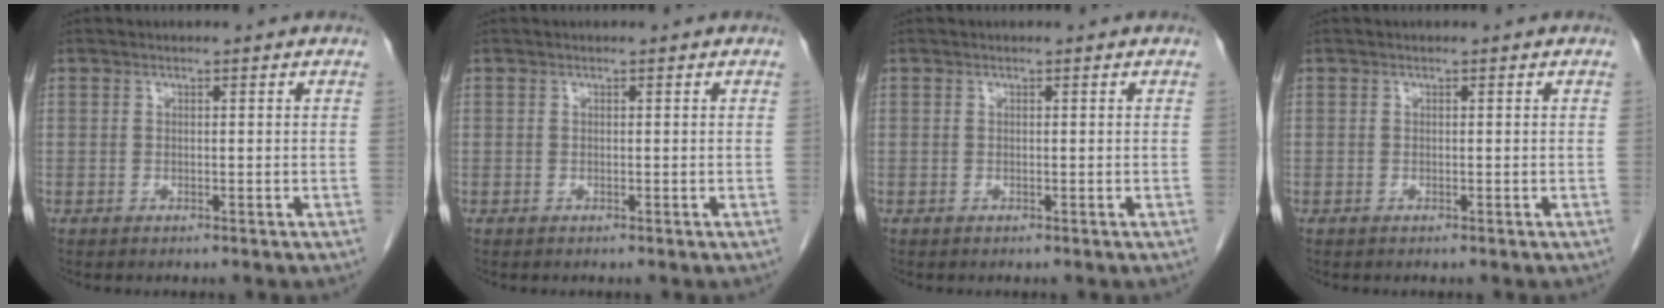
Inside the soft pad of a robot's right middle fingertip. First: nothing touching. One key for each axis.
{"total": 0.0}
{"total": 0.0}
{"total": 0.0}